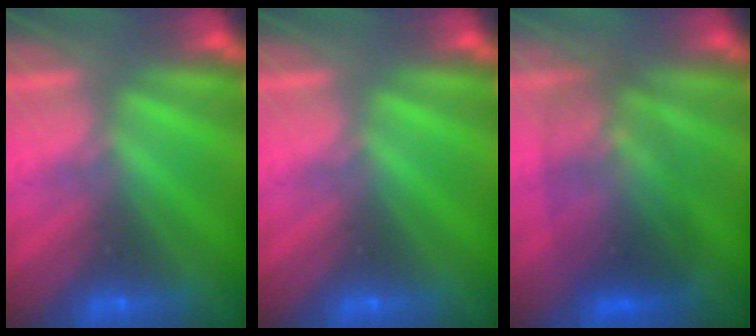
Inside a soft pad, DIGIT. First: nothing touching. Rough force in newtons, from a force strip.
{"total": 0.0}
{"total": 2.9}